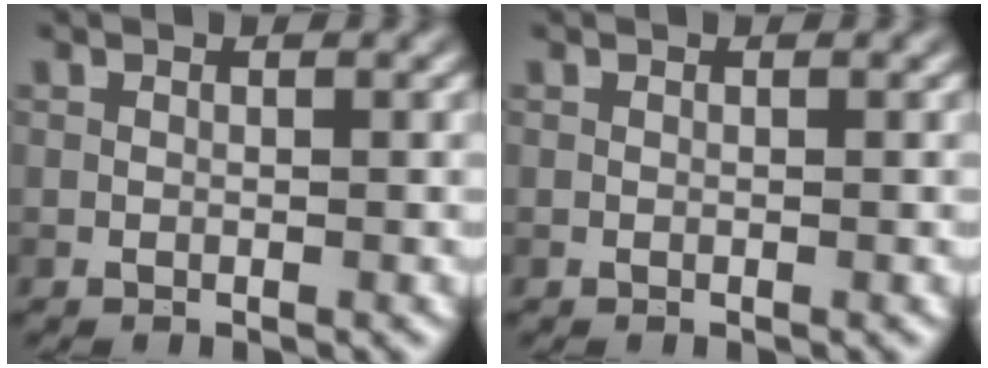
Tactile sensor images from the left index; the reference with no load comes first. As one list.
[{"total": 0.0}]